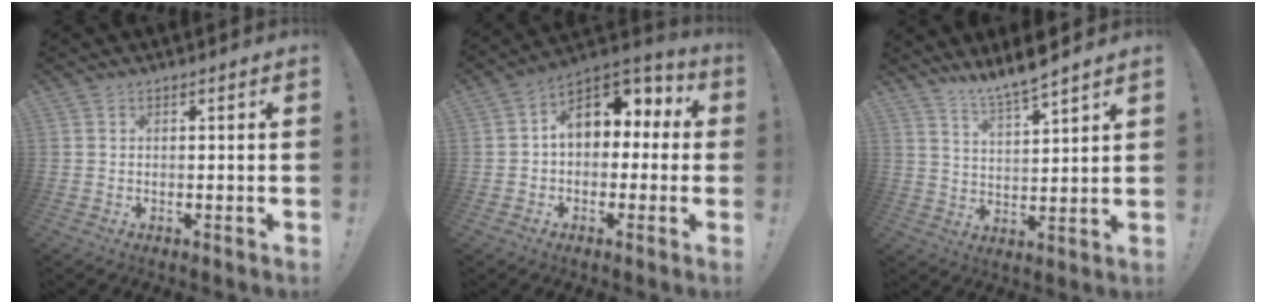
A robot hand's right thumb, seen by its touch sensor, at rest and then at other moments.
{"total": 11.4, "force": [2.9, 8.4, 7.0], "torque": [-0.095, -0.006, 0.058]}
{"total": 8.1, "force": [7.3, -0.2, 3.4], "torque": [-0.062, -0.053, 0.128]}